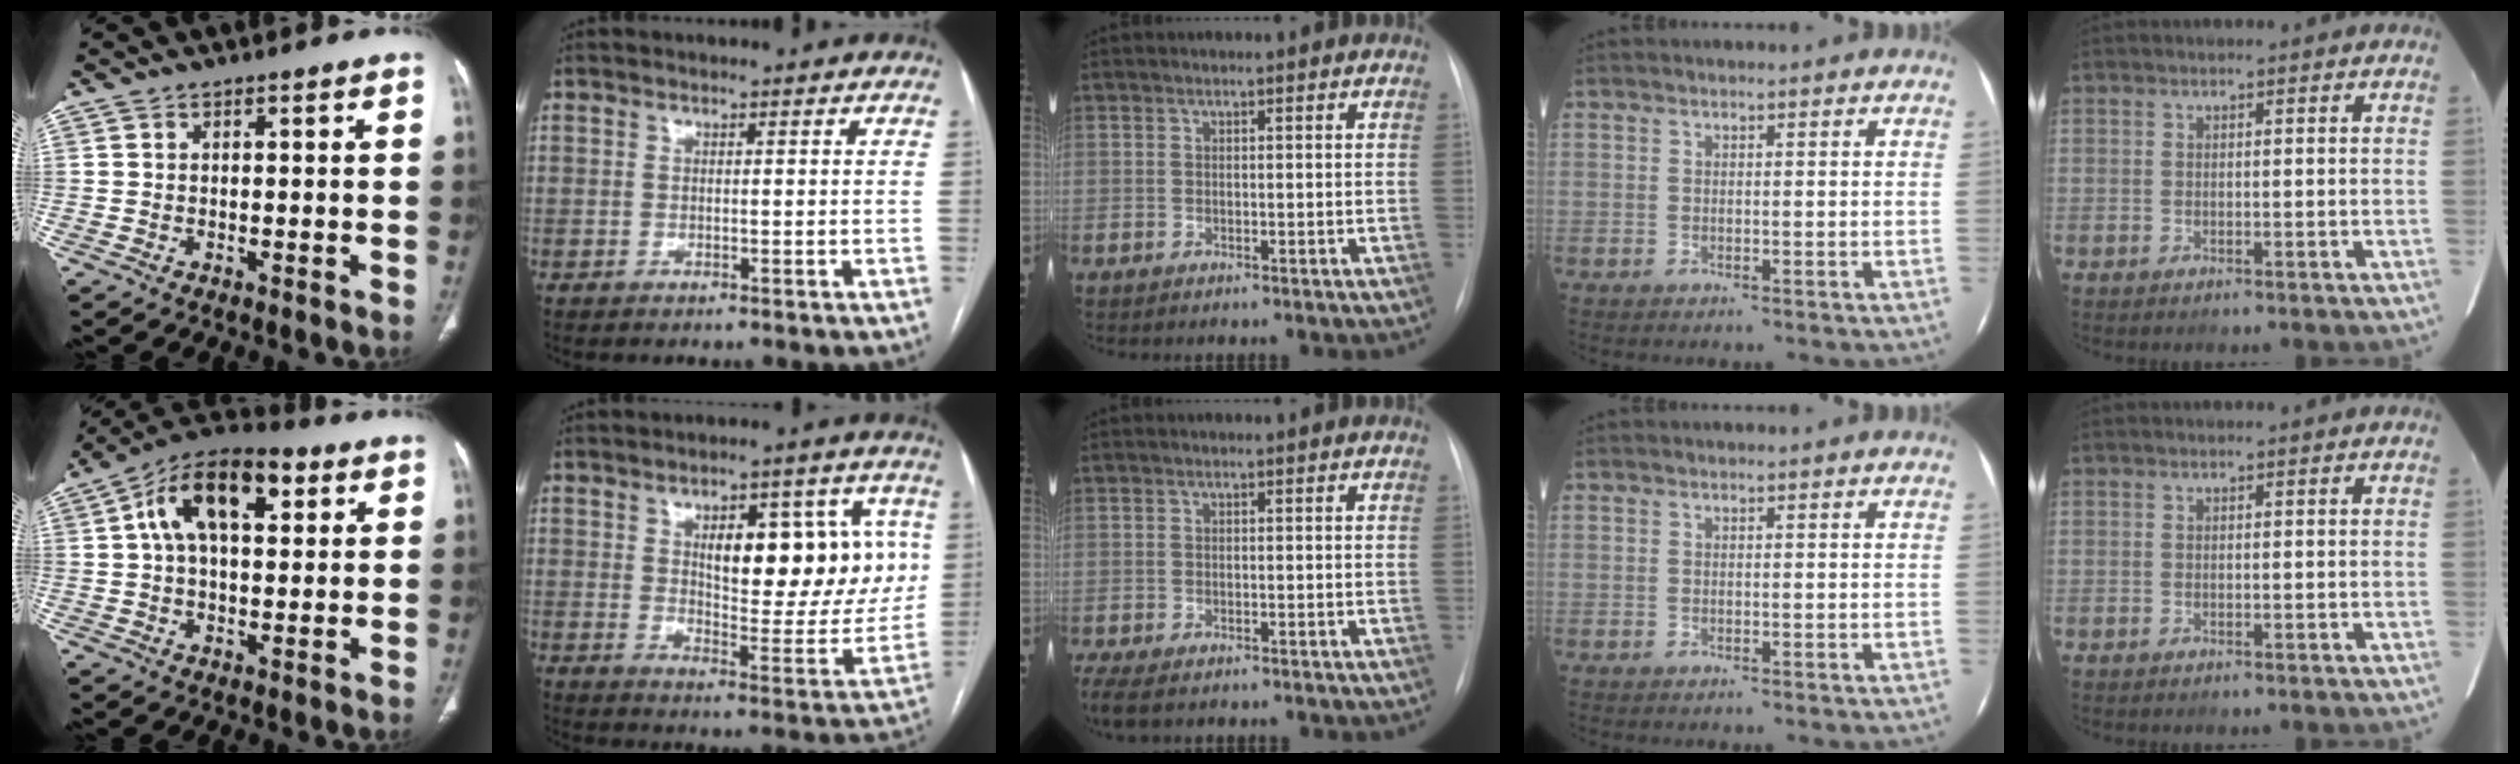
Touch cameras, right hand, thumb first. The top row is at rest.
{"thumb": {"total": 16.3, "force": [5.3, 8.6, 12.8], "torque": [-0.191, 0.022, 0.080]}, "index": {"total": 17.1, "force": [4.2, 6.4, 15.3], "torque": [-0.196, 0.010, 0.069]}, "middle": {"total": 6.7, "force": [-5.0, 2.7, 3.6], "torque": [-0.073, -0.009, -0.075]}}